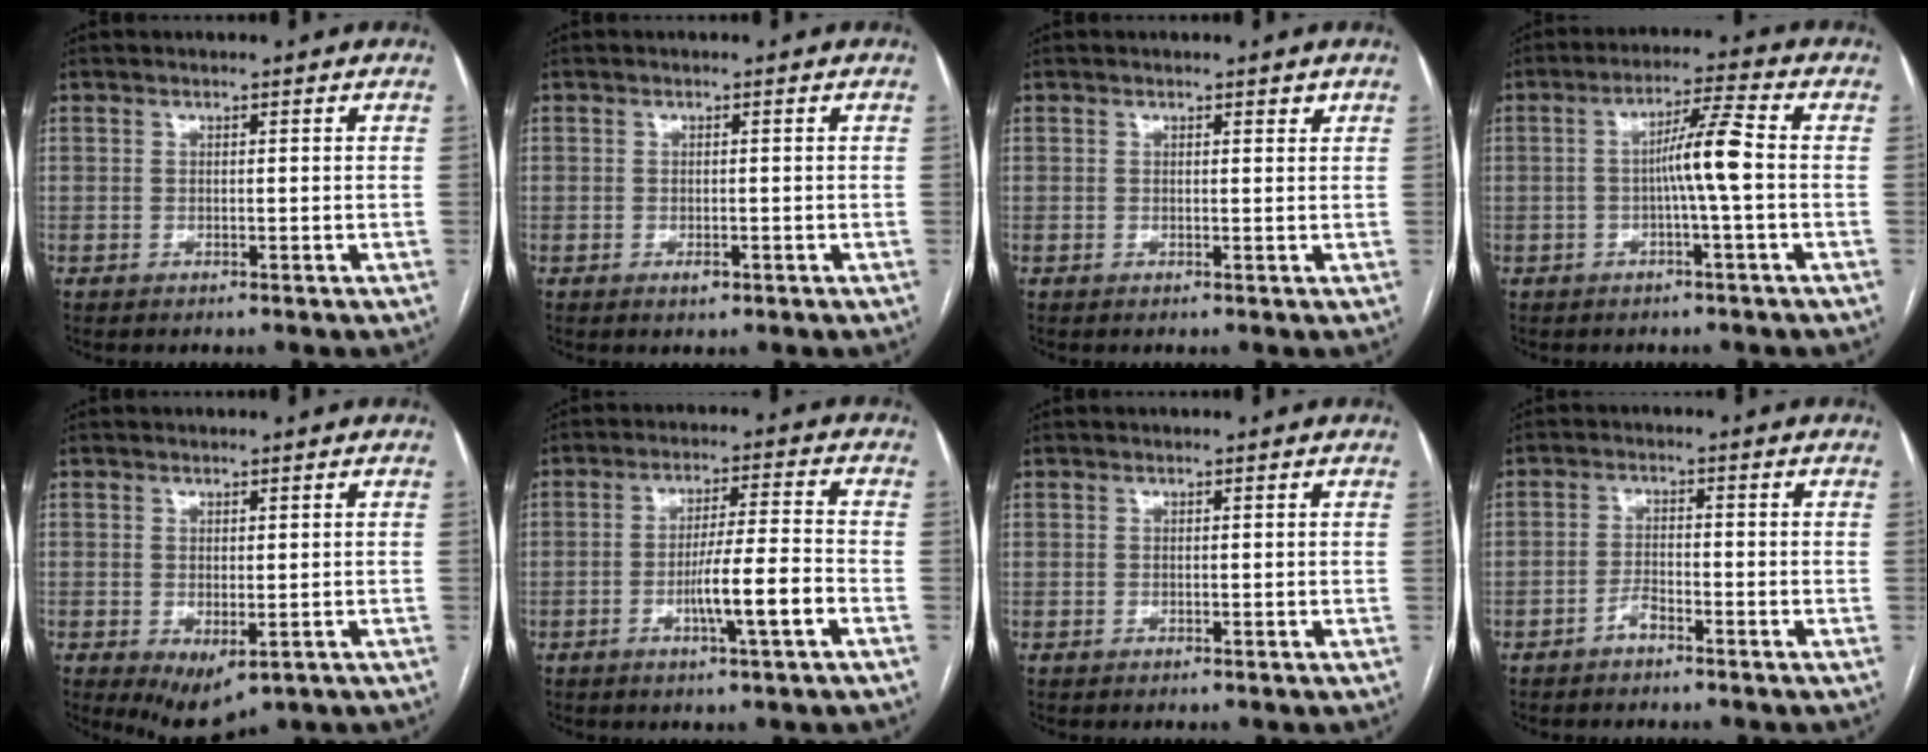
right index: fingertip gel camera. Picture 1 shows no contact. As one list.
[{"total": 1.1, "force": [-0.5, 0.6, 0.8], "torque": [-0.012, 0.000, -0.003]}, {"total": 0.8, "force": [0.6, 0.3, 0.5], "torque": [-0.008, -0.002, 0.006]}, {"total": 6.7, "force": [-0.7, -0.5, 6.6], "torque": [-0.116, 0.014, -0.013]}, {"total": 4.9, "force": [-1.7, 2.3, 3.9], "torque": [-0.056, -0.014, -0.007]}, {"total": 8.2, "force": [-3.0, -0.1, 7.6], "torque": [-0.129, 0.000, -0.051]}, {"total": 0.0}, {"total": 2.2, "force": [-1.7, 0.6, 1.2], "torque": [-0.022, 0.004, -0.031]}]